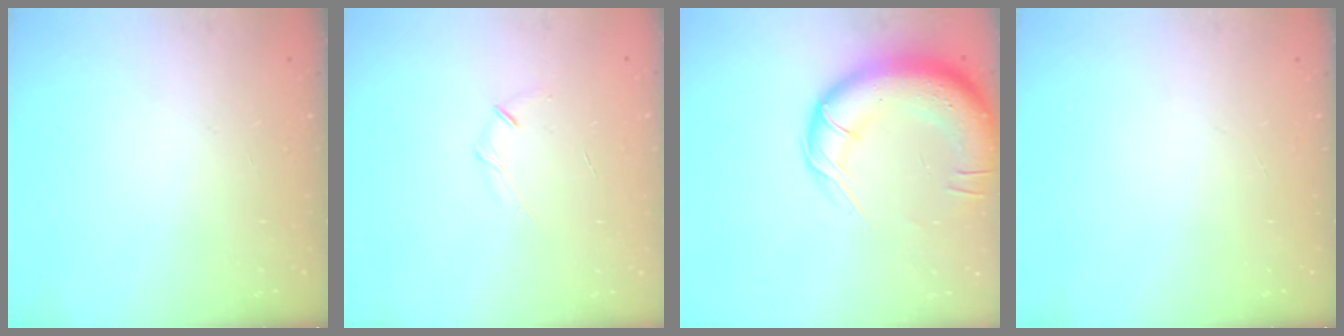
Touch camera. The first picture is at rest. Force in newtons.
{"total": 3.5, "press": 3.4, "slide": 1.0}
{"total": 19.7, "press": 19.2, "slide": 4.8}
{"total": 0.0}